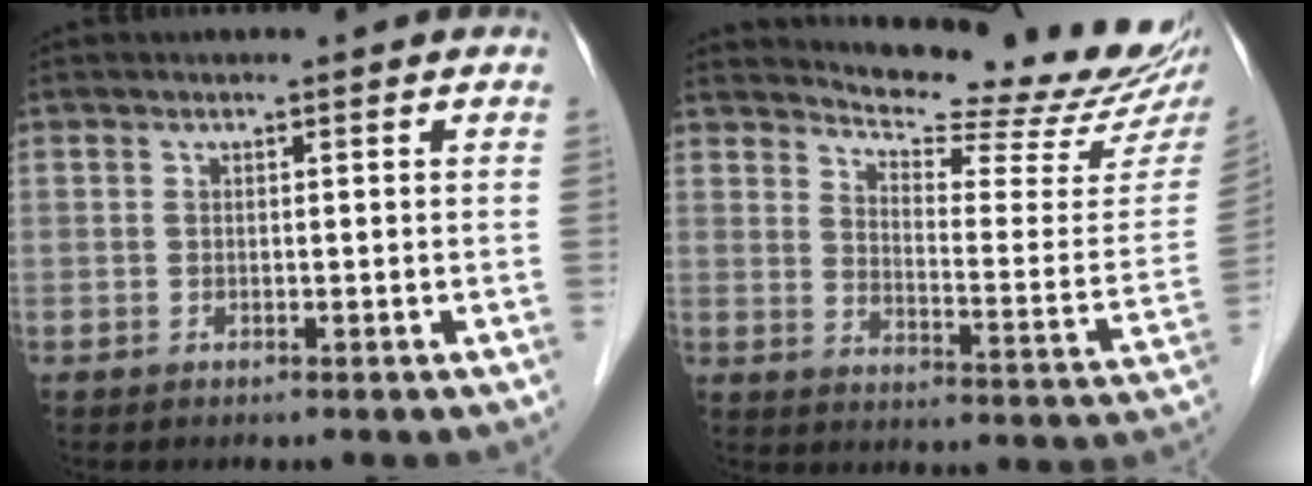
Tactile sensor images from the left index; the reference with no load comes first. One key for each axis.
{"total": 19.0, "fx": 18.0, "fy": 1.2, "fz": 6.0, "tx": -0.094, "ty": -0.097, "tz": 0.220}